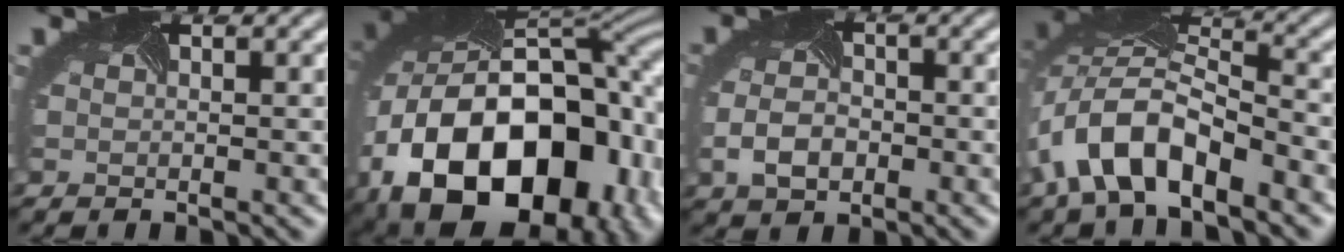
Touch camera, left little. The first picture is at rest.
{"total": 20.6, "force": [-5.2, 14.1, 14.1], "torque": [-0.272, -0.028, -0.074]}
{"total": 2.7, "force": [-1.0, 2.0, 1.4], "torque": [-0.041, -0.004, -0.024]}
{"total": 8.2, "force": [-4.7, 3.8, 5.5], "torque": [-0.110, 0.014, -0.096]}